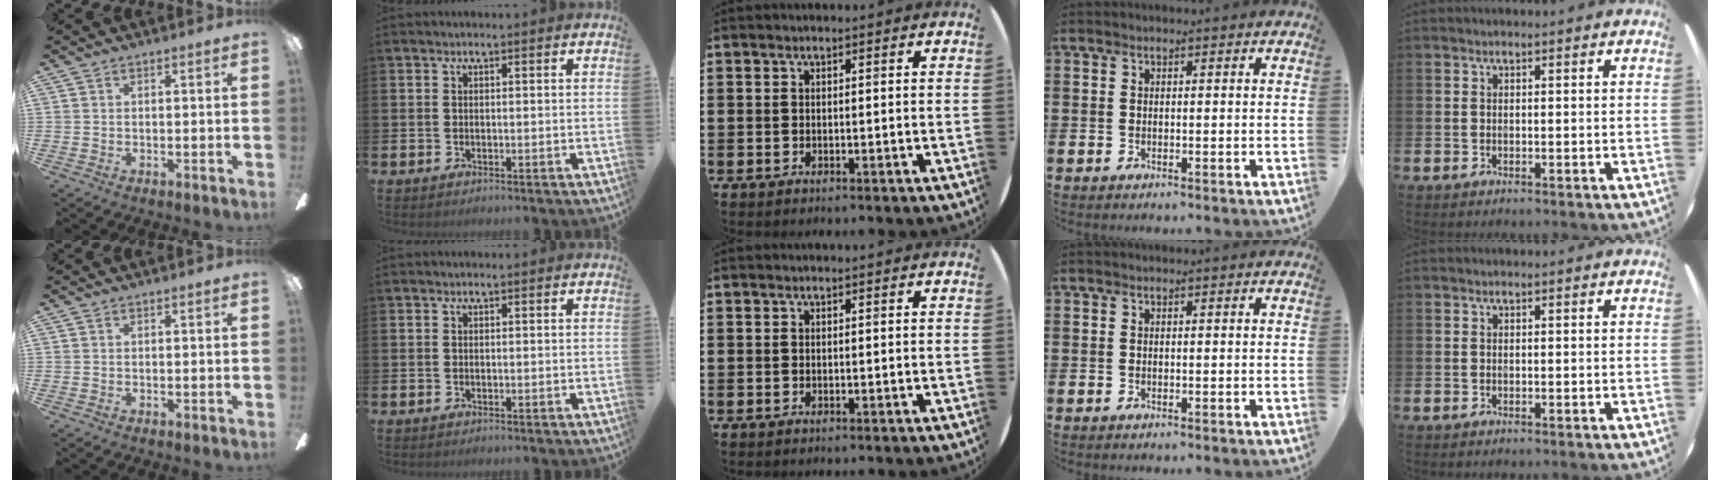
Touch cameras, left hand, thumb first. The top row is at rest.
{}